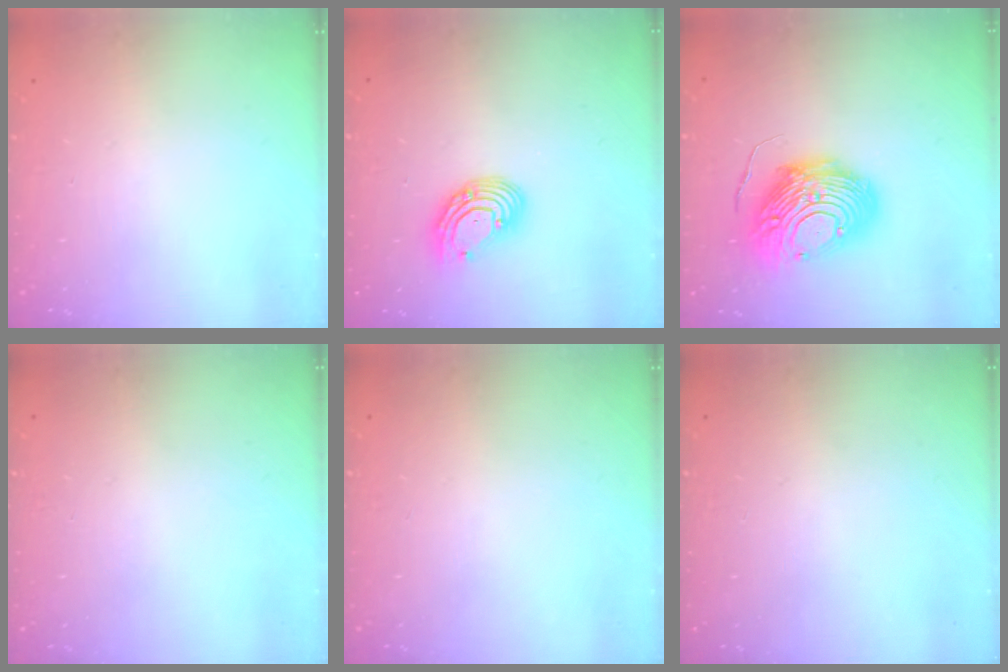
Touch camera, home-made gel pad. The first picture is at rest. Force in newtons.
{"total": 8.9, "press": 8.8, "slide": 0.8}
{"total": 15.5, "press": 15.4, "slide": 1.7}
{"total": 0.0}
{"total": 0.0}
{"total": 0.0}